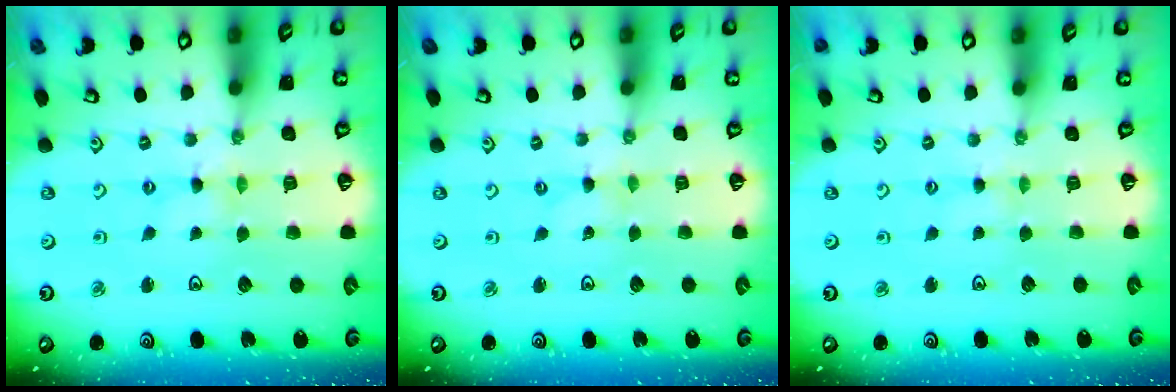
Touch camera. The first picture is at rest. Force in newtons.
{"total": 0.0}
{"total": 2.6, "press": 2.6, "slide": 0.4}